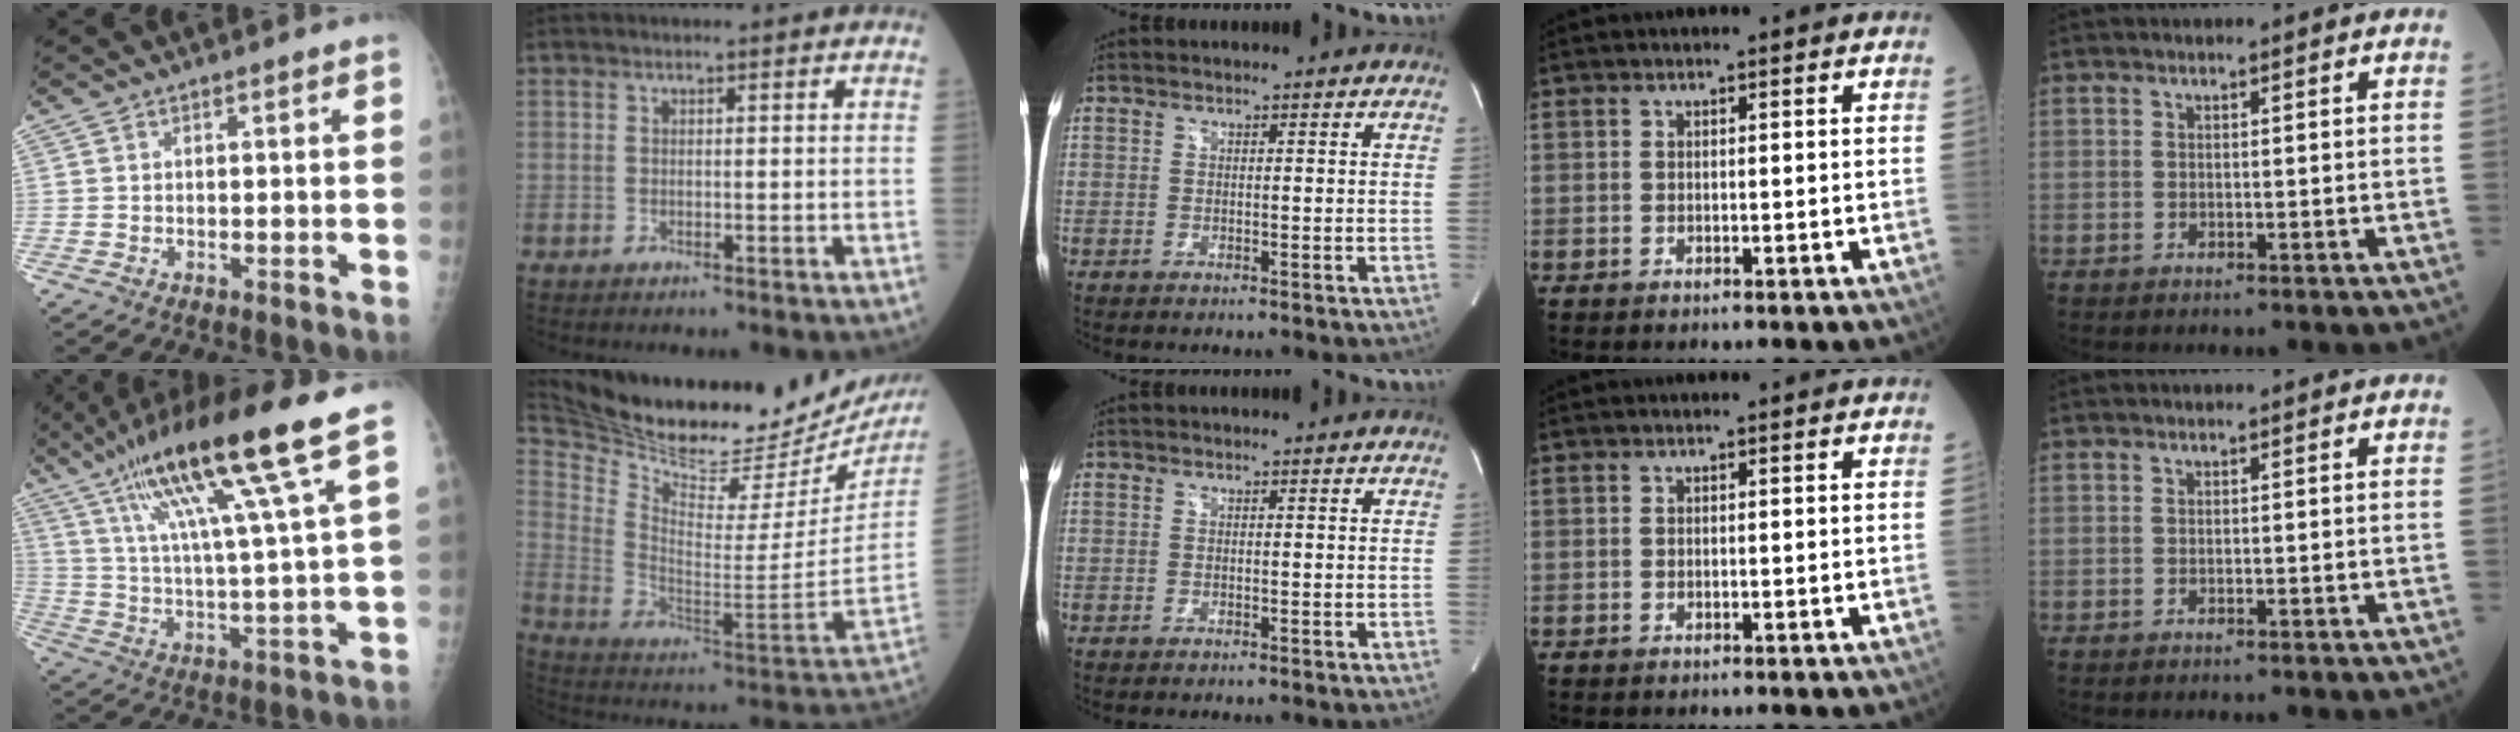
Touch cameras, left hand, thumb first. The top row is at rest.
{"thumb": {"total": 19.4, "force": [10.7, 1.3, 16.2], "torque": [-0.283, -0.020, 0.183]}, "index": {"total": 30.1, "force": [26.1, 5.7, 14.0], "torque": [-0.252, -0.072, 0.375]}}